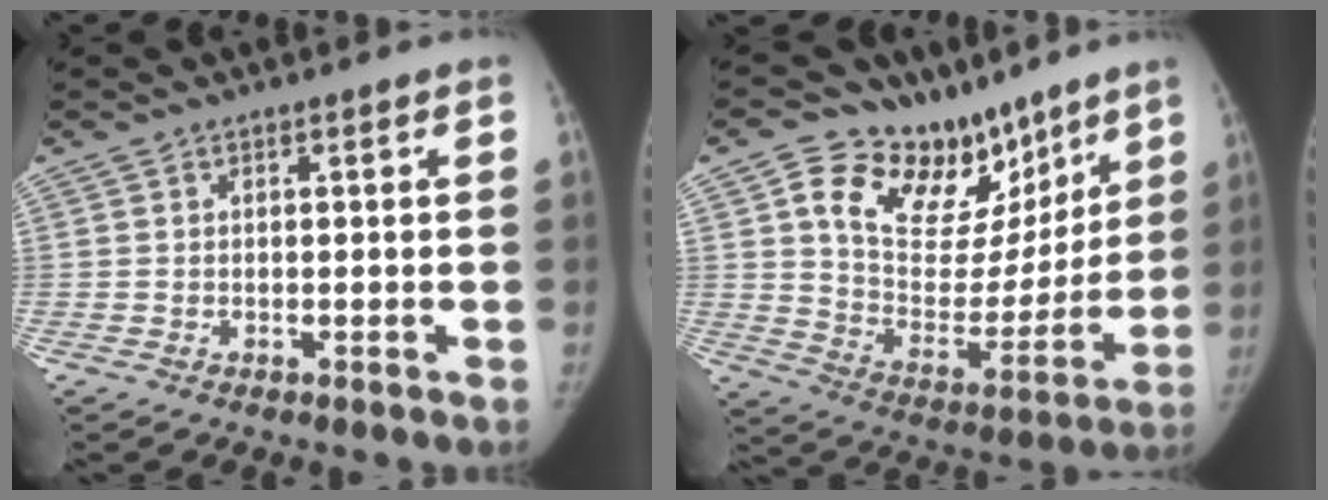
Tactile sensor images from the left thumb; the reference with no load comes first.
{"total": 22.7, "force": [13.8, 13.1, 12.3], "torque": [-0.133, -0.061, 0.227]}